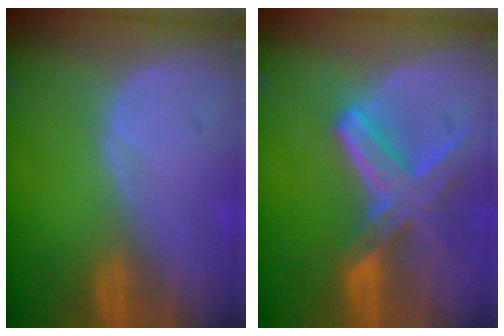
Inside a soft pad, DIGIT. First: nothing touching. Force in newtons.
{"total": 8.3, "press": 7.3, "slide": 4.0}